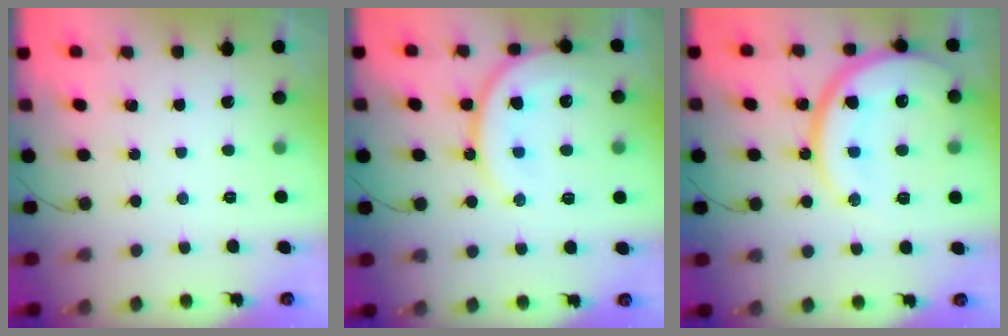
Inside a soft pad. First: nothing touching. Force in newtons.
{"total": 15.6, "press": 15.5, "slide": 1.7}
{"total": 20.8, "press": 20.8, "slide": 1.6}